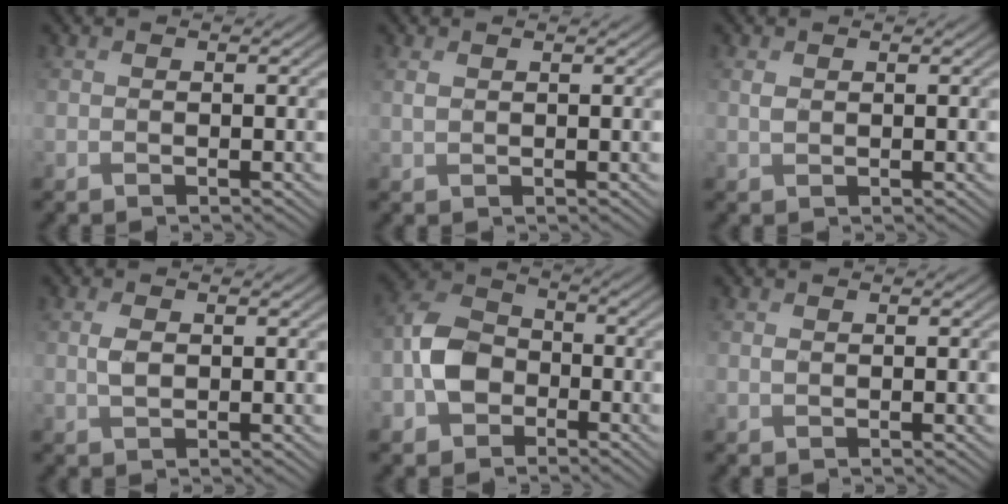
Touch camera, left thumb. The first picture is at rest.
{"total": 1.2, "force": [1.1, 0.1, 0.5], "torque": [-0.016, 0.008, 0.024]}
{"total": 1.2, "force": [1.0, 0.3, 0.6], "torque": [-0.016, 0.007, 0.022]}
{"total": 1.6, "force": [0.9, 0.5, 1.3], "torque": [-0.028, 0.006, 0.016]}
{"total": 6.7, "force": [-2.1, 5.1, 3.8], "torque": [-0.085, 0.010, -0.060]}
{"total": 0.8, "force": [0.8, -0.1, 0.2], "torque": [-0.005, 0.005, 0.015]}